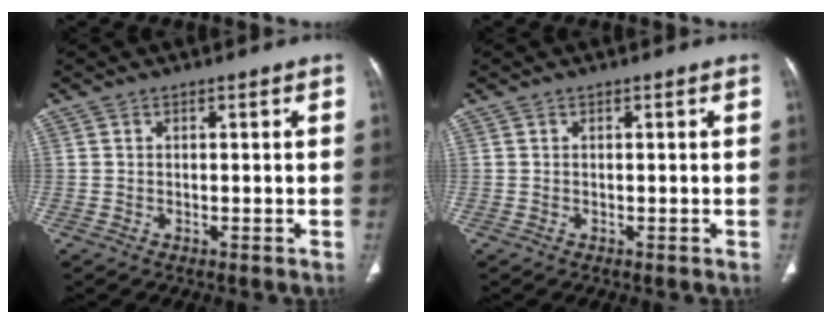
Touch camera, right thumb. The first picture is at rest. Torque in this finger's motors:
{"motor_torque": [-0.02, 0.09, 0.00, 0.00, 0.02]}